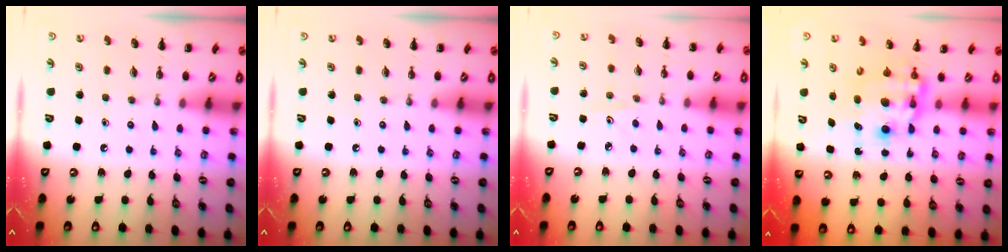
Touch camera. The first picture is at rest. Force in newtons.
{"total": 0.0}
{"total": 2.2, "press": 2.0, "slide": 0.7}
{"total": 8.6, "press": 8.2, "slide": 2.4}